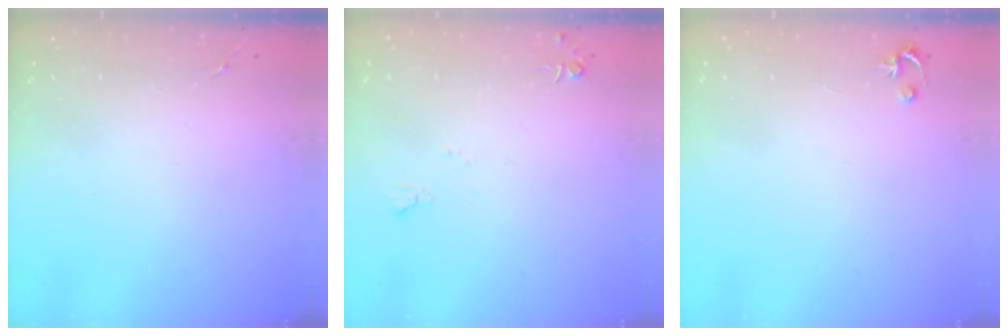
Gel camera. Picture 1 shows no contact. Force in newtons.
{"total": 4.6, "press": 4.6, "slide": 0.7}
{"total": 2.5, "press": 2.5, "slide": 0.2}